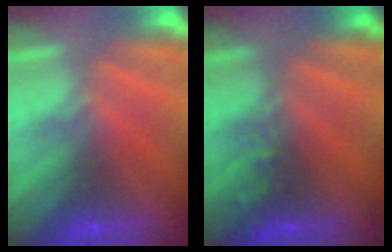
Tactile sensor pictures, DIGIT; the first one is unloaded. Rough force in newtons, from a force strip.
{"total": 2.5}